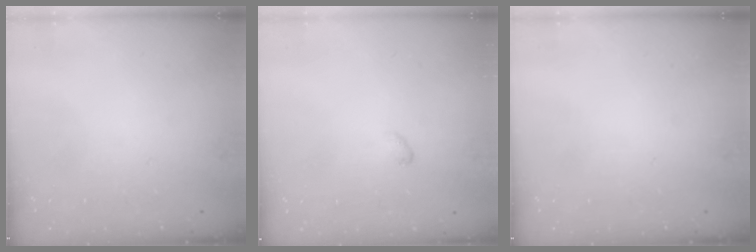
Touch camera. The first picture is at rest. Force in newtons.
{"total": 2.6, "press": 2.5, "slide": 0.5}
{"total": 0.0}